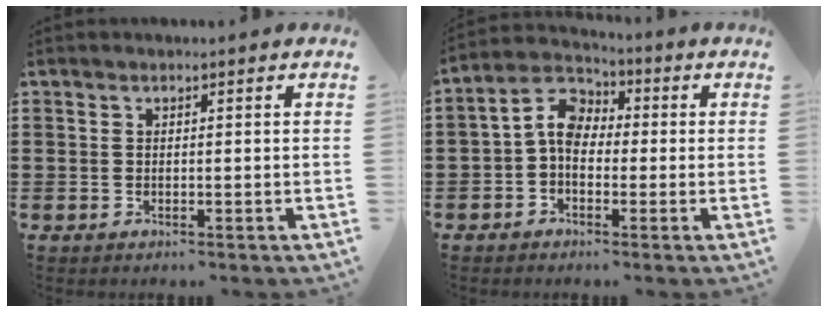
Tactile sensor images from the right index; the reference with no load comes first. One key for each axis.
{"total": 6.5, "fx": 0.3, "fy": 4.6, "fz": 4.5, "tx": -0.117, "ty": 0.007, "tz": -0.002}